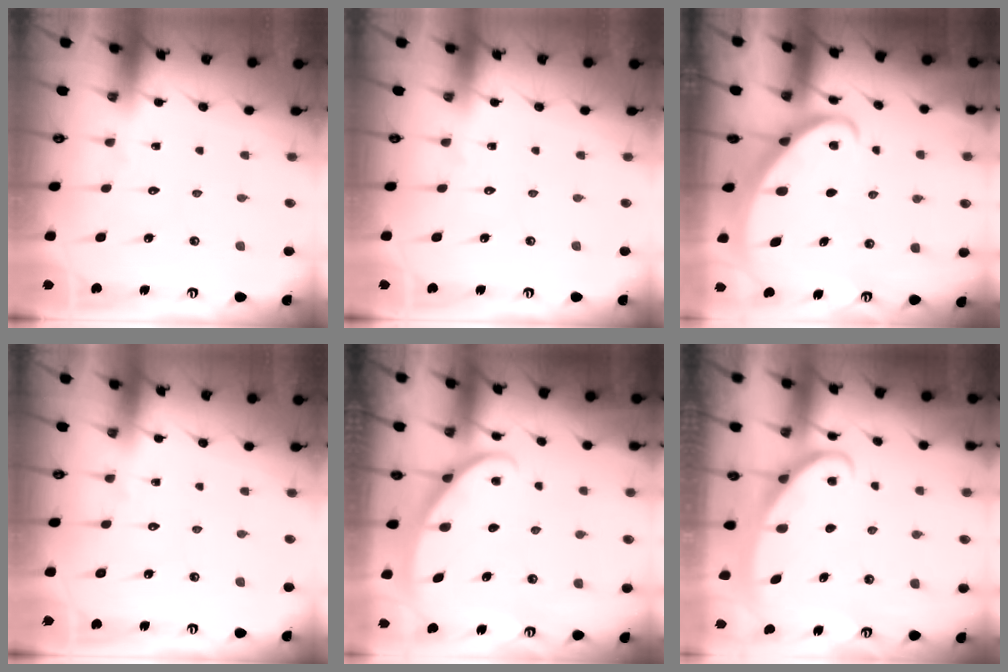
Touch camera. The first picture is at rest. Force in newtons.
{"total": 0.0}
{"total": 2.7, "press": 2.6, "slide": 0.3}
{"total": 0.0}
{"total": 3.8, "press": 3.8, "slide": 0.4}
{"total": 3.0, "press": 2.9, "slide": 0.4}